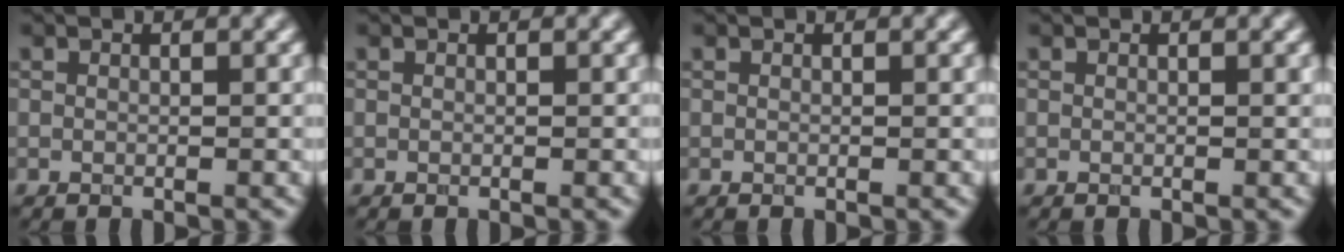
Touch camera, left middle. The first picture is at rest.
{"total": 0.0}
{"total": 0.0}
{"total": 0.0}